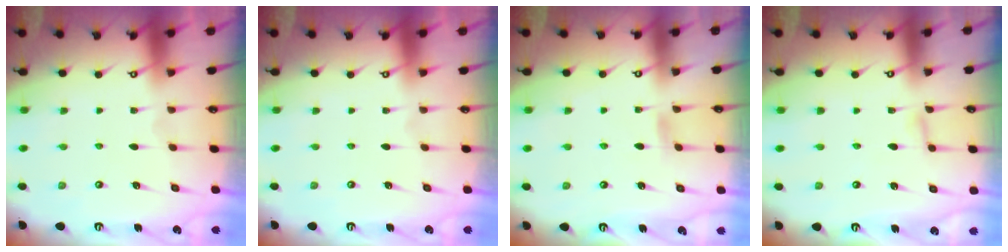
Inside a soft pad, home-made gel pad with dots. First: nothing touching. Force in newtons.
{"total": 0.0}
{"total": 4.7, "press": 4.6, "slide": 0.6}
{"total": 3.3, "press": 3.3, "slide": 0.3}